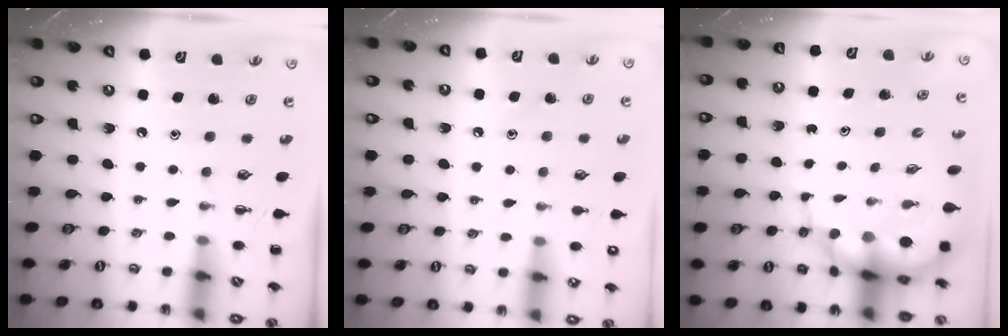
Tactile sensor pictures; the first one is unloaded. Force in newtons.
{"total": 8.1, "press": 7.8, "slide": 2.1}
{"total": 9.2, "press": 8.8, "slide": 2.7}